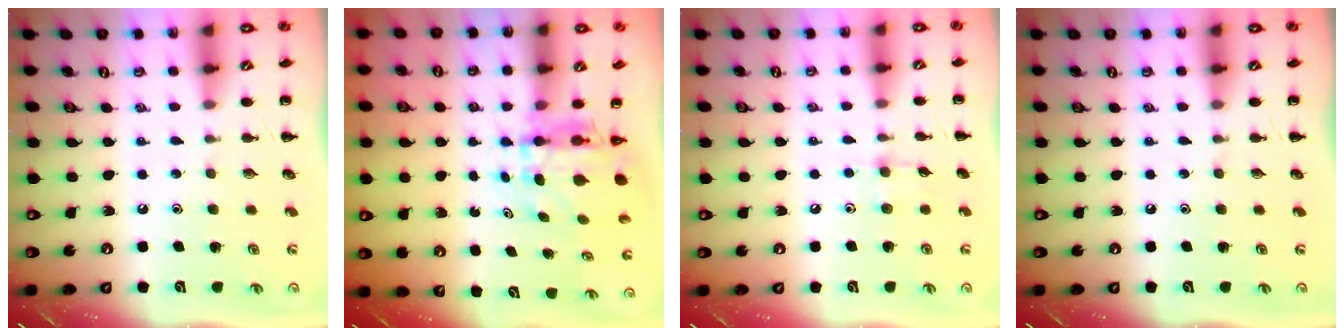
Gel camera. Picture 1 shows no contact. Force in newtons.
{"total": 5.3, "press": 5.2, "slide": 1.0}
{"total": 3.7, "press": 3.4, "slide": 1.2}
{"total": 0.0}